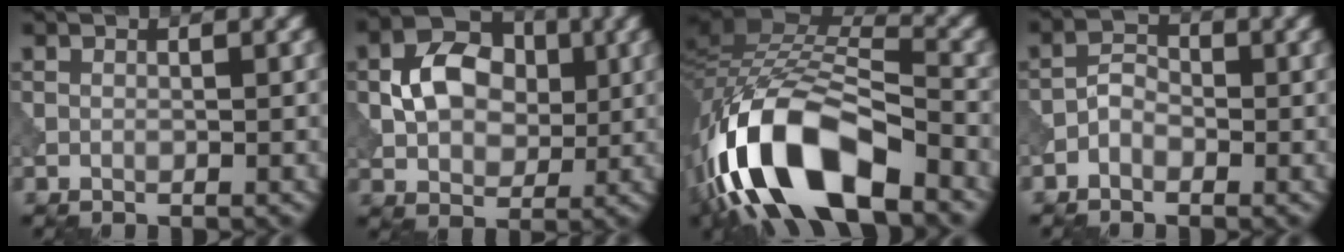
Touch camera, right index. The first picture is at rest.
{"total": 6.1, "force": [0.5, 4.5, 4.0], "torque": [-0.071, 0.006, 0.007]}
{"total": 13.7, "force": [-6.6, 5.7, 10.5], "torque": [-0.193, 0.005, -0.126]}
{"total": 1.9, "force": [-1.0, 1.2, 1.1], "torque": [-0.018, 0.010, -0.024]}